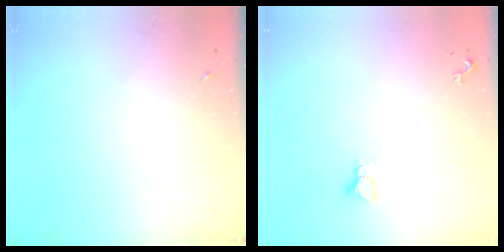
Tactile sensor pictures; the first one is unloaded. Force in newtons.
{"total": 2.2, "press": 2.2, "slide": 0.1}